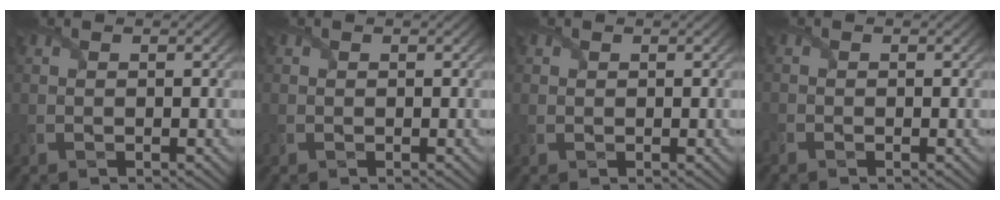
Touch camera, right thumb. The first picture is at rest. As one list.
[{"total": 0.6, "force": [0.2, 0.6, 0.1], "torque": [0.000, -0.002, 0.003]}, {"total": 1.2, "force": [0.6, 1.0, 0.2], "torque": [-0.004, -0.004, 0.009]}, {"total": 1.4, "force": [-1.2, 0.6, 0.3], "torque": [-0.013, -0.010, -0.028]}]